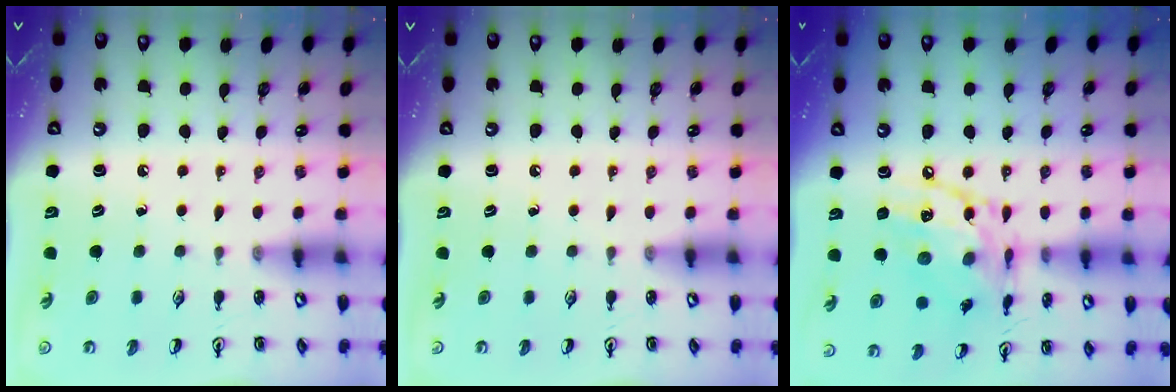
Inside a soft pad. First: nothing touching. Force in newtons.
{"total": 0.0}
{"total": 15.2, "press": 15.1, "slide": 1.0}